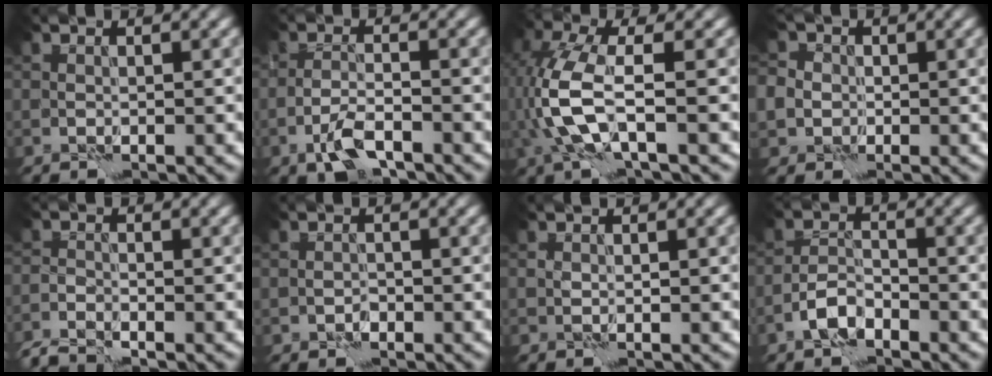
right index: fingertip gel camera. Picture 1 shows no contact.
{"total": 3.5, "force": [-2.3, 1.2, 2.3], "torque": [-0.051, 0.003, -0.050]}
{"total": 6.1, "force": [-1.0, 2.3, 5.6], "torque": [-0.147, 0.007, -0.023]}
{"total": 4.8, "force": [-0.3, 4.5, 1.6], "torque": [-0.038, 0.023, -0.039]}
{"total": 3.1, "force": [-2.7, 0.7, 1.3], "torque": [-0.032, -0.010, -0.063]}
{"total": 0.9, "force": [-0.5, 0.6, 0.4], "torque": [-0.005, 0.000, -0.011]}
{"total": 0.6, "force": [0.4, 0.1, 0.4], "torque": [-0.011, 0.001, 0.004]}
{"total": 2.5, "force": [-1.7, 1.1, 1.5], "torque": [-0.031, 0.008, -0.040]}